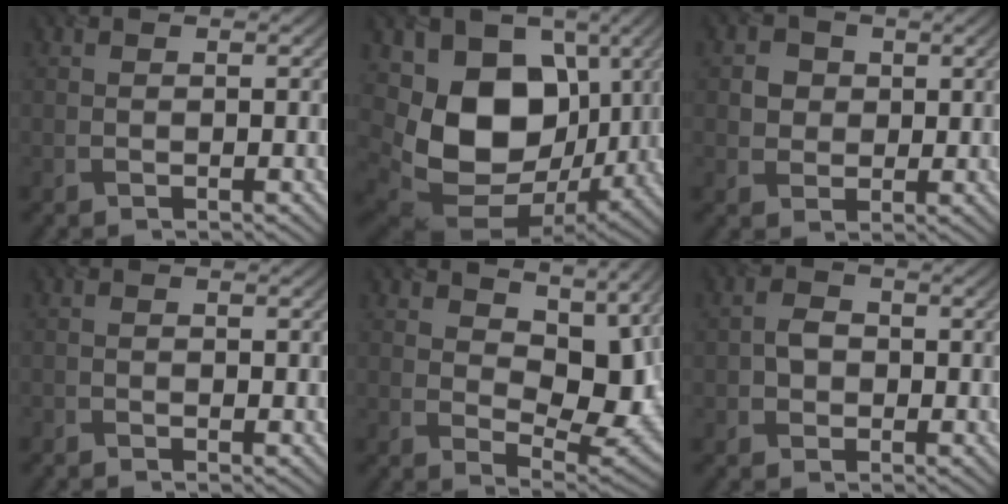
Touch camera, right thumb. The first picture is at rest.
{"total": 15.2, "force": [0.9, 11.3, 10.1], "torque": [-0.204, -0.030, 0.027]}
{"total": 3.5, "force": [0.7, 3.2, 1.2], "torque": [-0.038, -0.005, 0.009]}
{"total": 0.8, "force": [-0.6, 0.3, 0.4], "torque": [-0.007, -0.002, -0.011]}
{"total": 8.5, "force": [3.2, 5.0, 6.1], "torque": [-0.102, -0.016, 0.052]}
{"total": 2.5, "force": [-0.4, 2.1, 1.2], "torque": [-0.025, 0.000, -0.014]}